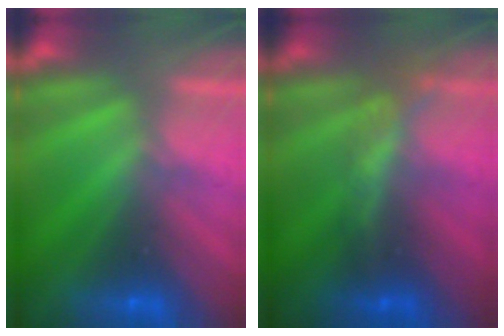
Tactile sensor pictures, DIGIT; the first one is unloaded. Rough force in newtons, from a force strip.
{"total": 2.0}